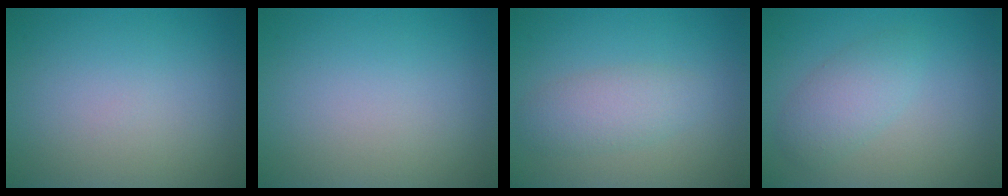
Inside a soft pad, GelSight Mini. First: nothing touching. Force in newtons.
{"total": 0.0}
{"total": 2.7, "press": 2.7, "slide": 0.0}
{"total": 2.7, "press": 2.7, "slide": 0.1}